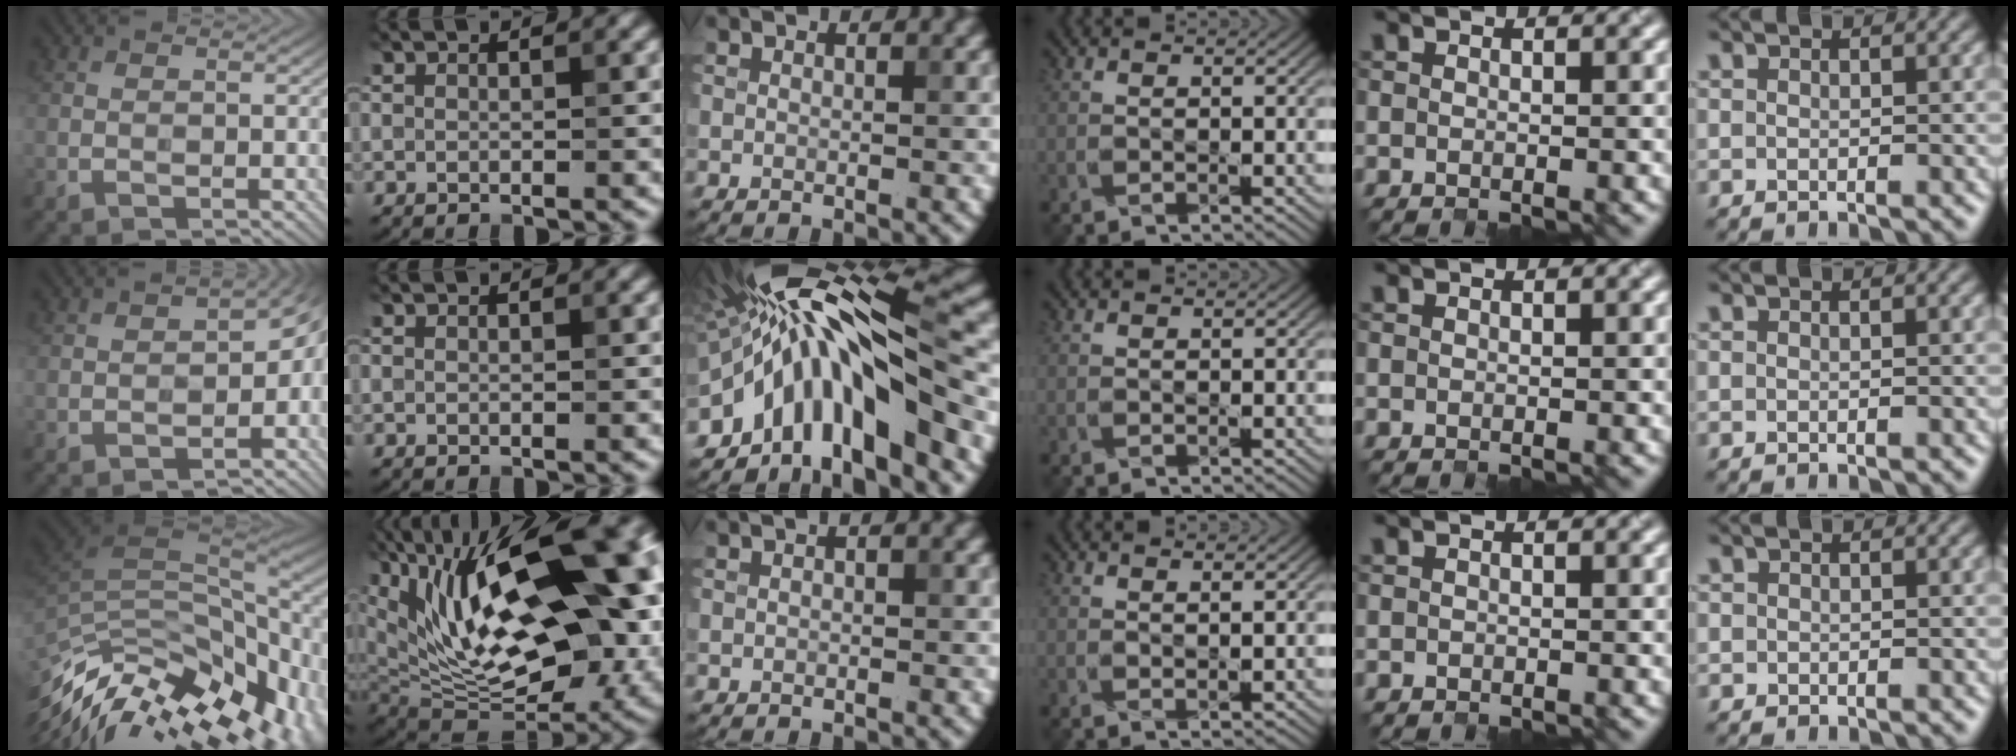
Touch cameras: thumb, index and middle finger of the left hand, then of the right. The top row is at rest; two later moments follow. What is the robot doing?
{"motion": "close", "object": "stapler"}